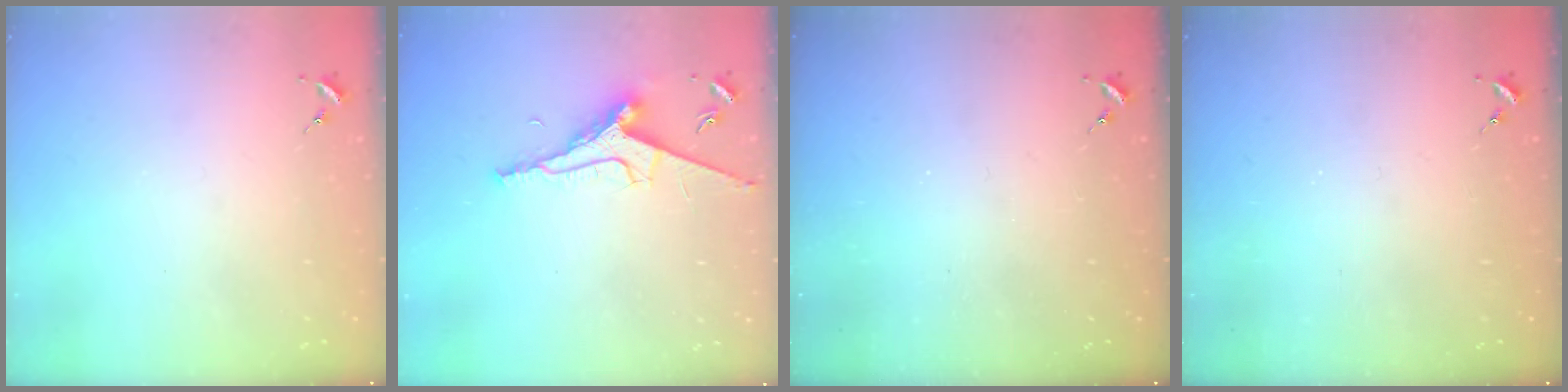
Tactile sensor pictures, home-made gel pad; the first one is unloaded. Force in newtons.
{"total": 9.3, "press": 9.2, "slide": 1.2}
{"total": 0.0}
{"total": 0.0}